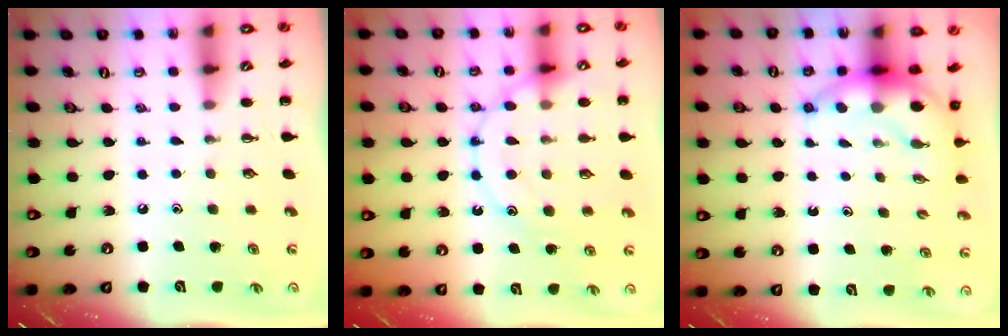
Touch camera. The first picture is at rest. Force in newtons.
{"total": 14.8, "press": 14.8, "slide": 1.4}
{"total": 6.6, "press": 6.4, "slide": 1.4}